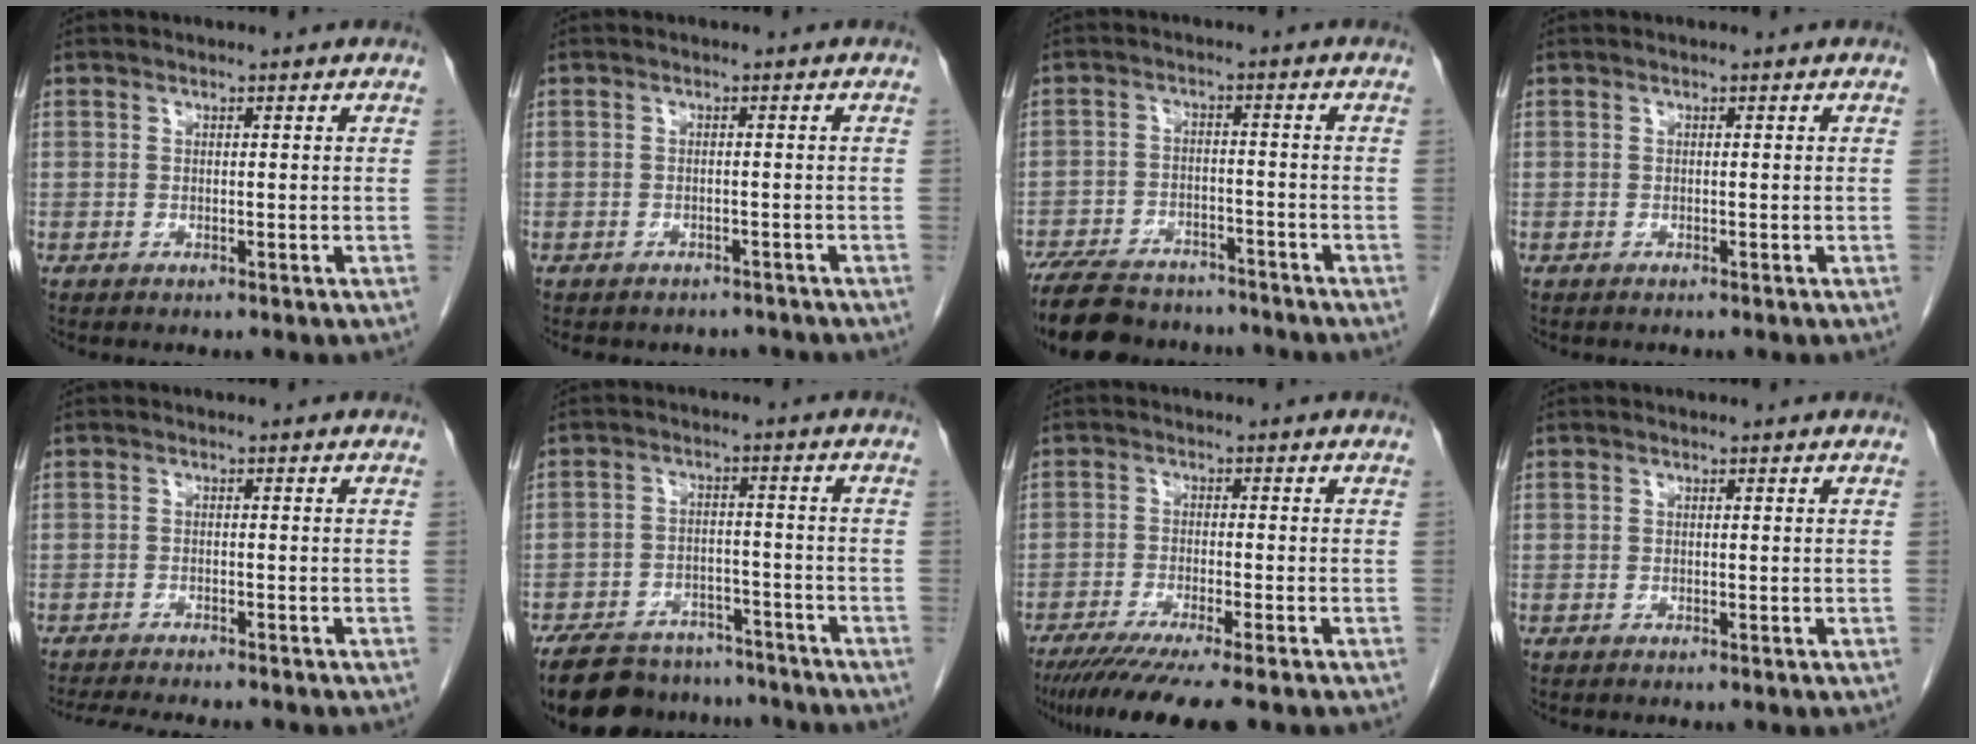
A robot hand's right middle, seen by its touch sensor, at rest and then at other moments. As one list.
[{"total": 4.2, "force": [-3.7, 1.9, 0.3], "torque": [-0.003, 0.008, -0.044]}, {"total": 15.7, "force": [-13.4, 5.6, 6.0], "torque": [-0.137, -0.006, -0.196]}, {"total": 0.0}, {"total": 10.7, "force": [-9.6, 1.6, 4.4], "torque": [-0.062, -0.015, -0.130]}, {"total": 15.7, "force": [-13.6, 6.2, 4.8], "torque": [-0.096, 0.006, -0.192]}, {"total": 10.7, "force": [-8.4, -0.1, 6.5], "torque": [-0.086, -0.027, -0.131]}, {"total": 0.0}]